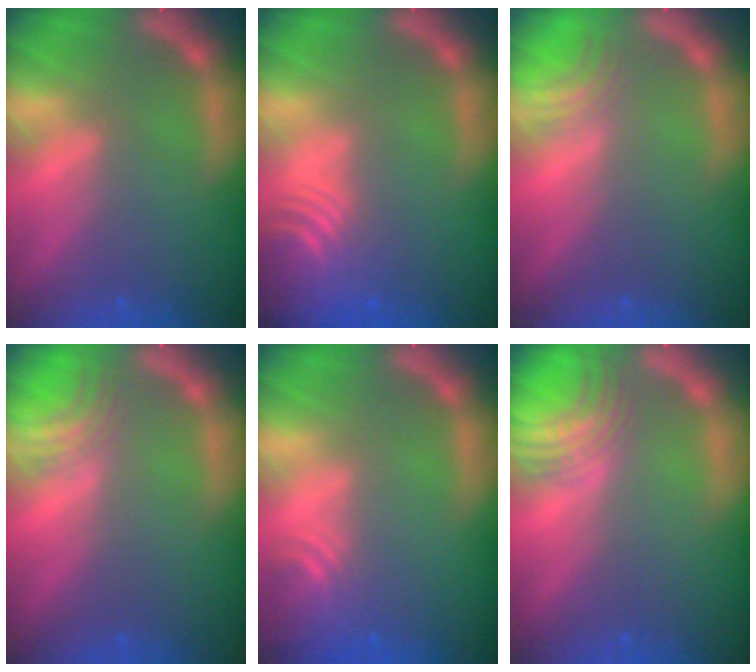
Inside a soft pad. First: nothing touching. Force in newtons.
{"total": 8.0}
{"total": 2.5}
{"total": 3.0}
{"total": 3.5}
{"total": 5.5}